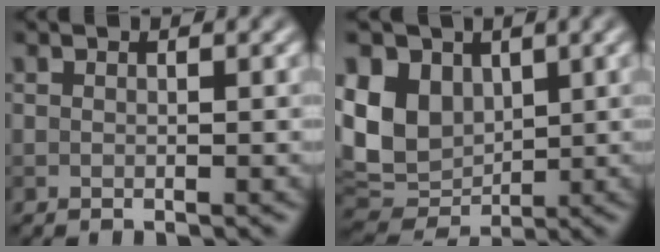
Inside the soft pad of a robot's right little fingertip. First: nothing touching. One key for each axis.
{"total": 9.5, "fx": 2.3, "fy": 7.1, "fz": 5.8, "tx": -0.131, "ty": 0.003, "tz": 0.043}